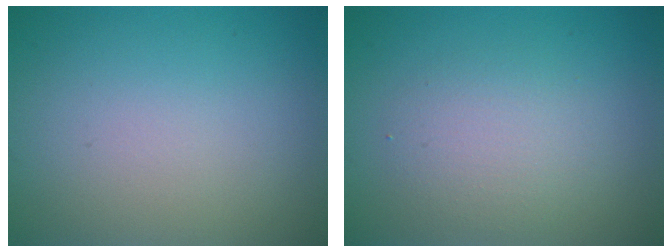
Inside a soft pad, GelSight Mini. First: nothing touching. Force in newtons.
{"total": 2.6, "press": 2.6, "slide": 0.1}